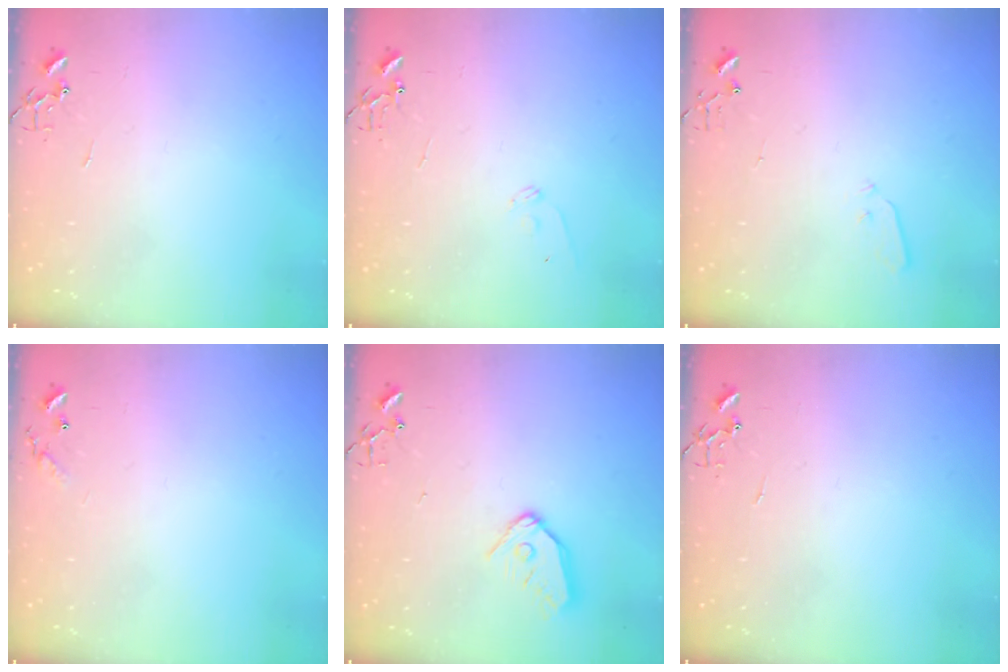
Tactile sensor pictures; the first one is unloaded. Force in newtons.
{"total": 7.1, "press": 7.0, "slide": 0.7}
{"total": 3.5, "press": 3.5, "slide": 0.6}
{"total": 6.6, "press": 6.6, "slide": 0.5}
{"total": 10.7, "press": 10.6, "slide": 1.1}
{"total": 0.0}